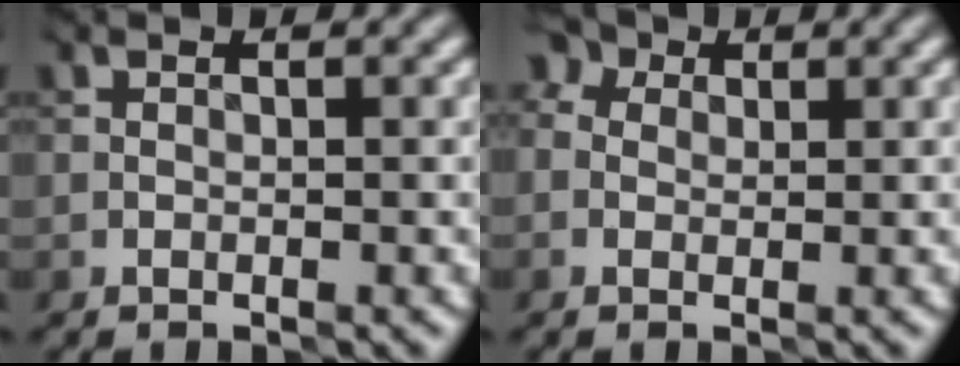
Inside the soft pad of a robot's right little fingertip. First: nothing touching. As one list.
[{"total": 2.3, "force": [0.8, 1.8, 1.1], "torque": [-0.008, 0.011, -0.009]}]